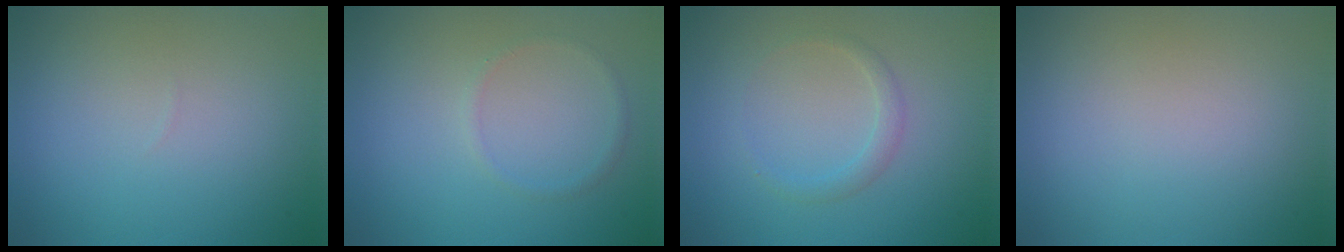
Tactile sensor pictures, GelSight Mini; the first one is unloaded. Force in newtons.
{"total": 0.8, "press": 0.8, "slide": 0.1}
{"total": 1.3, "press": 1.3, "slide": 0.0}
{"total": 0.0}